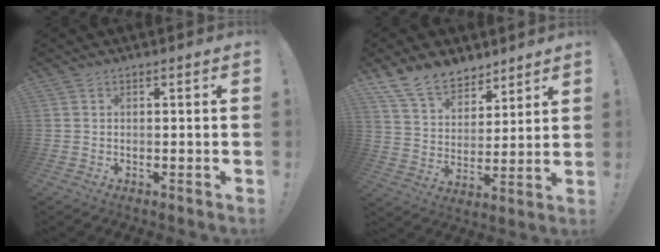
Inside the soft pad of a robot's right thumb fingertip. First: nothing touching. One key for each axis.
{"total": 13.7, "fx": 10.5, "fy": 7.7, "fz": 4.3, "tx": -0.089, "ty": -0.072, "tz": 0.203}